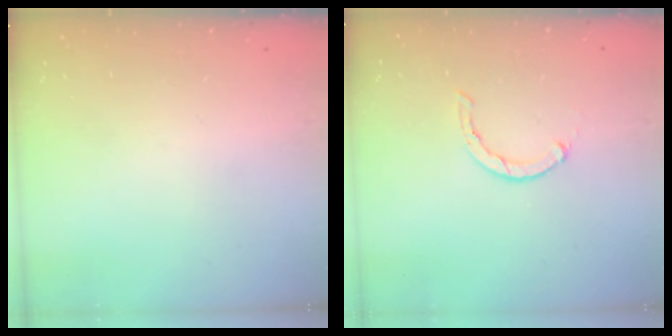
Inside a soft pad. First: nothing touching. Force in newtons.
{"total": 0.7, "press": 0.6, "slide": 0.2}